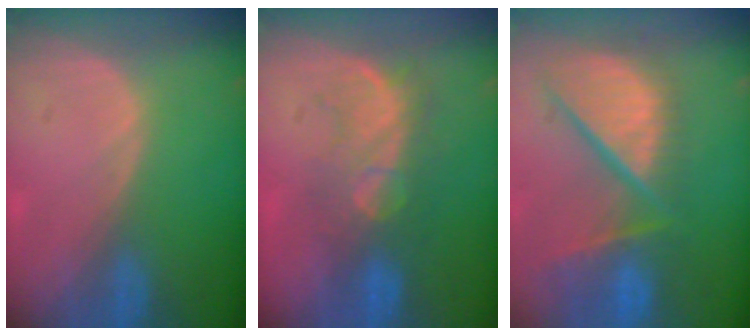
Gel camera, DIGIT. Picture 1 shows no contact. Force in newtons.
{"total": 8.1, "press": 7.8, "slide": 2.2}
{"total": 12.5, "press": 10.3, "slide": 7.1}